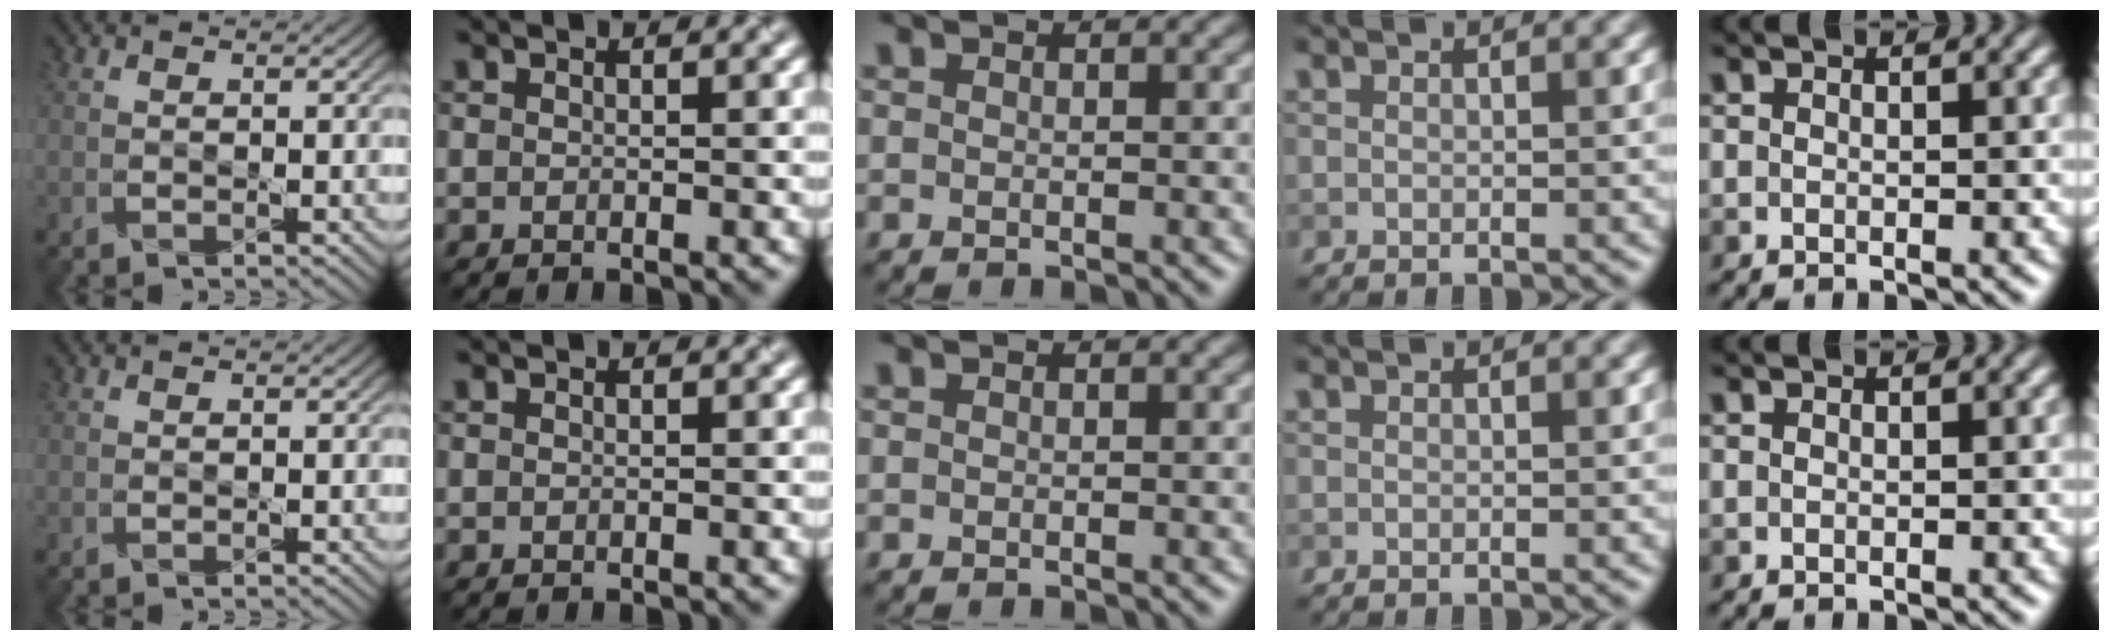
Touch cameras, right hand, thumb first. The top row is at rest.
{}